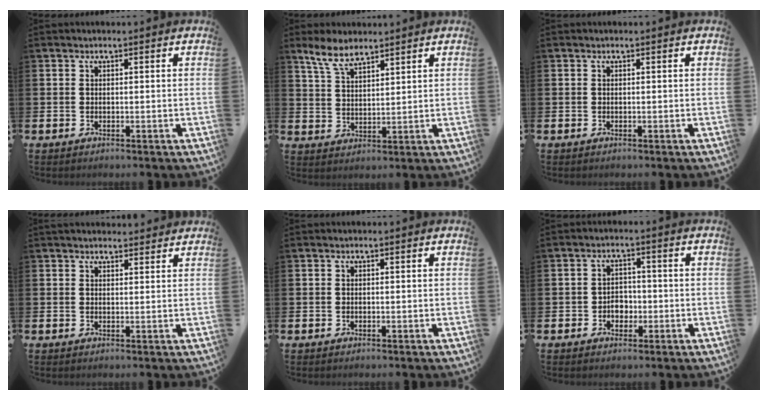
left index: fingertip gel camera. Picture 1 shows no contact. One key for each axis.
{"total": 5.6, "fx": 4.9, "fy": 1.6, "fz": 2.3, "tx": -0.065, "ty": -0.009, "tz": 0.091}
{"total": 0.0}
{"total": 2.0, "fx": 1.9, "fy": 0.5, "fz": 0.1, "tx": 0.002, "ty": -0.007, "tz": 0.034}
{"total": 0.0}
{"total": 2.7, "fx": -0.9, "fy": 2.2, "fz": 1.3, "tx": -0.020, "ty": 0.003, "tz": -0.023}